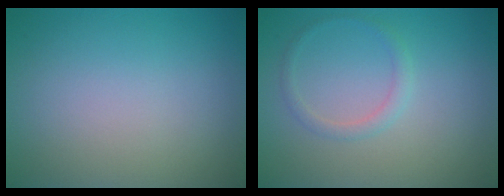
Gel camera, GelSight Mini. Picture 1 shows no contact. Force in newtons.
{"total": 1.3, "press": 1.3, "slide": 0.0}